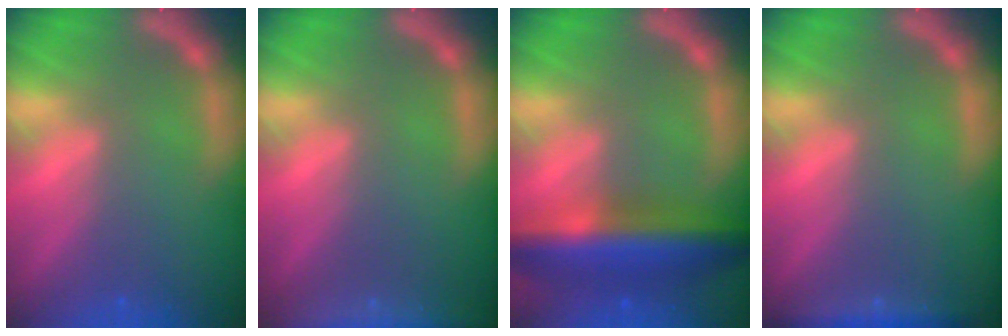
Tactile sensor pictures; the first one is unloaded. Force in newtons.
{"total": 9.0}
{"total": 9.0}
{"total": 3.0}